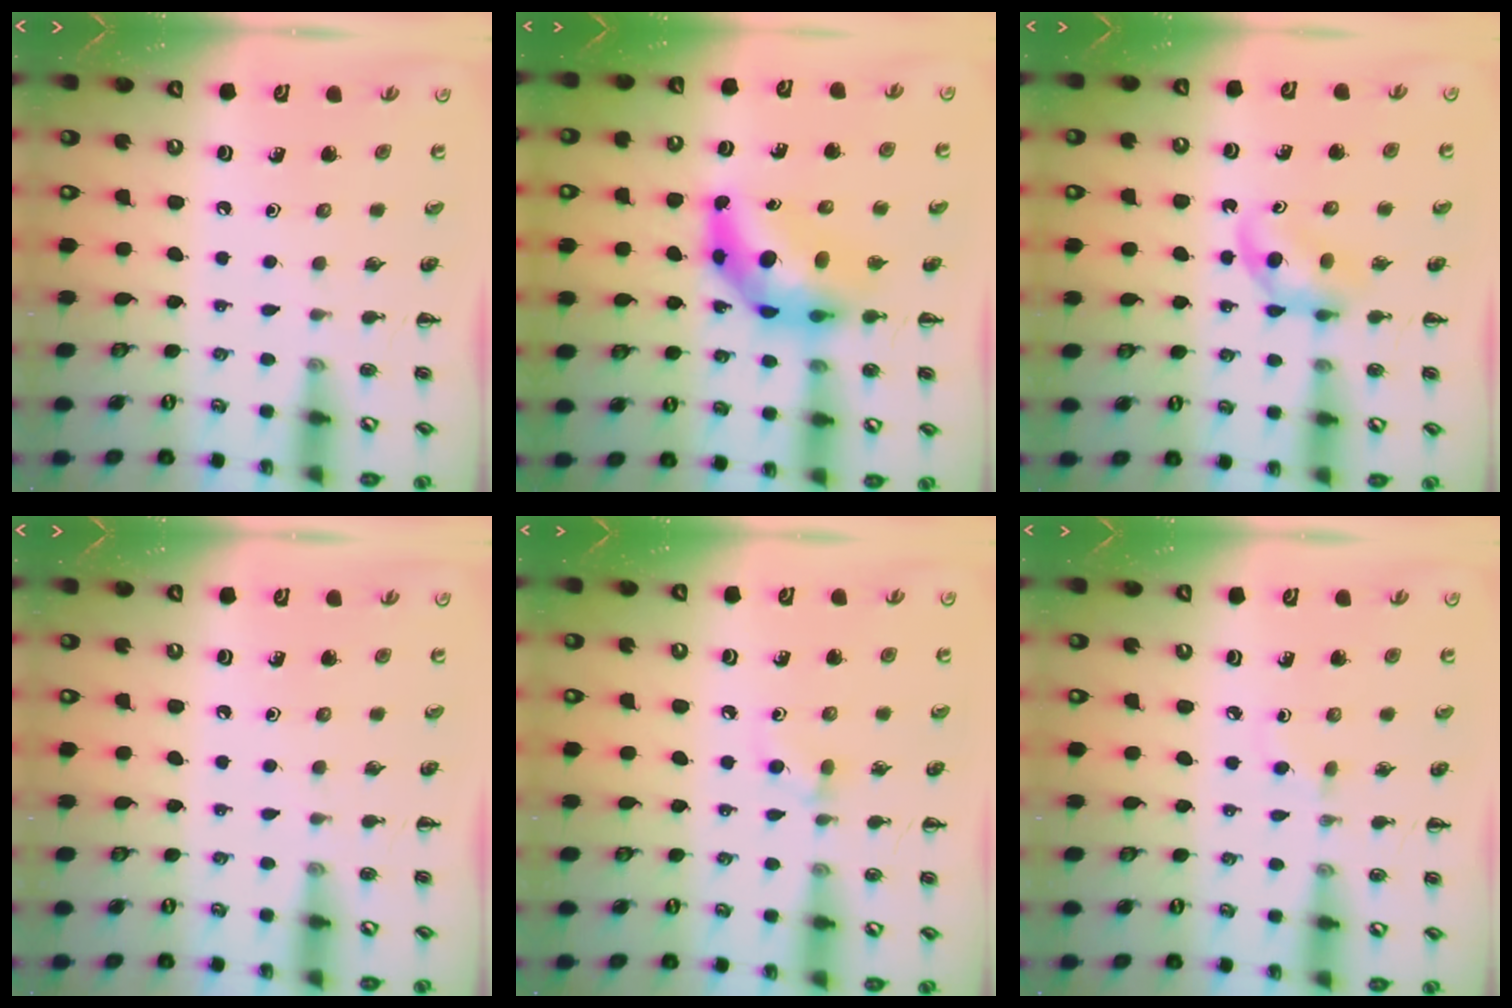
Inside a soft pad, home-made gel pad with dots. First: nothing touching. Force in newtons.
{"total": 8.7, "press": 8.3, "slide": 2.6}
{"total": 3.7, "press": 3.4, "slide": 1.5}
{"total": 0.0}
{"total": 5.0, "press": 4.6, "slide": 2.0}
{"total": 2.0, "press": 1.8, "slide": 0.9}